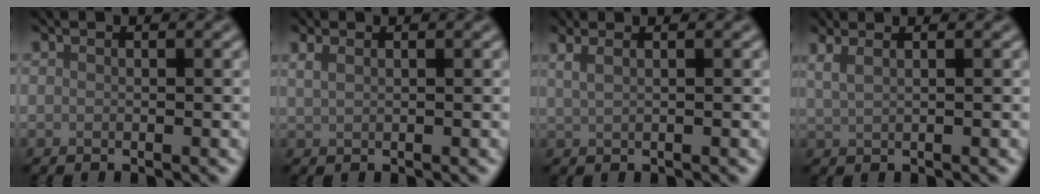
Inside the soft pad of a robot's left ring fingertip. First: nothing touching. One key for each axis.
{"total": 1.3, "fx": 0.9, "fy": 0.5, "fz": 0.8, "tx": -0.017, "ty": -0.001, "tz": 0.017}
{"total": 3.3, "fx": 1.8, "fy": 1.6, "fz": 2.2, "tx": -0.026, "ty": 0.012, "tz": 0.004}
{"total": 3.7, "fx": 2.2, "fy": 1.8, "fz": 2.4, "tx": -0.027, "ty": 0.017, "tz": 0.012}